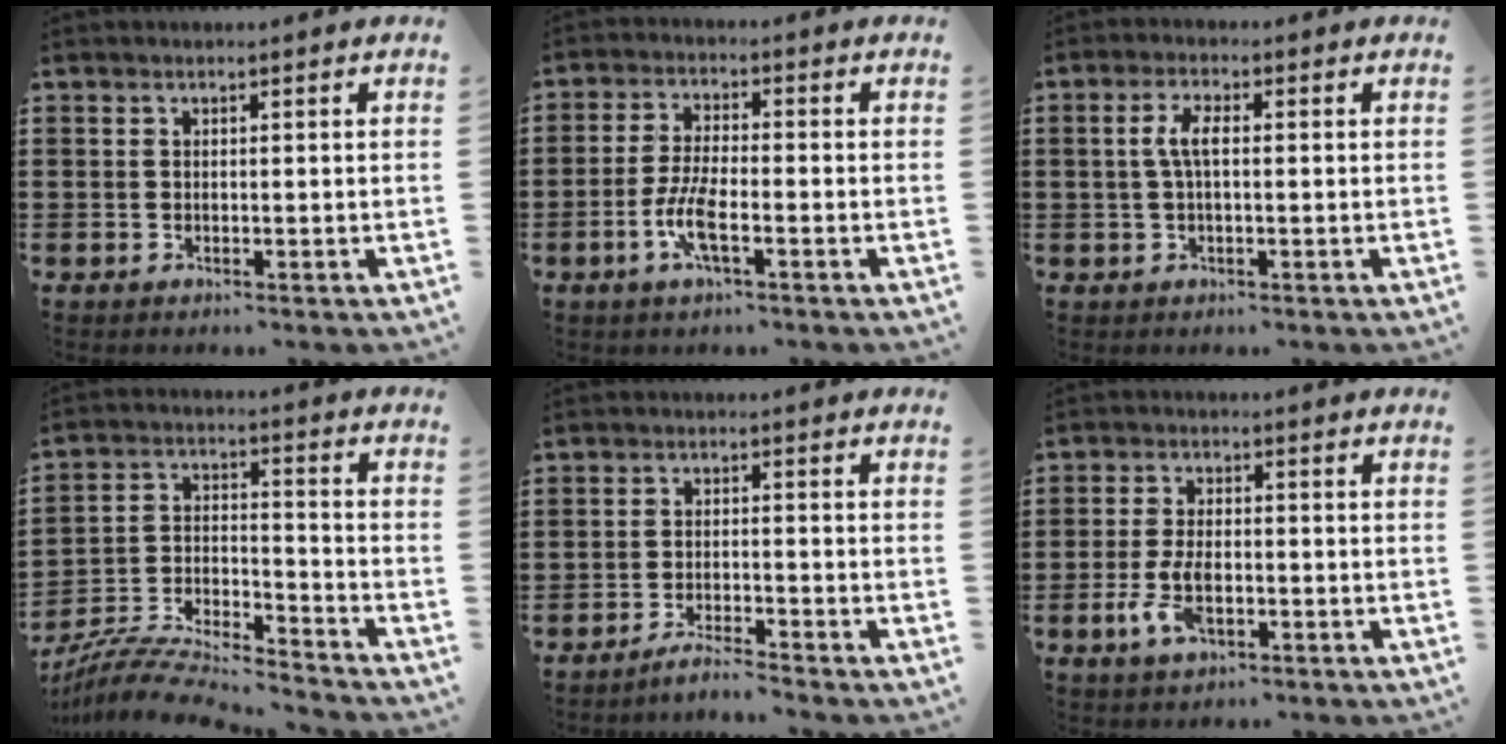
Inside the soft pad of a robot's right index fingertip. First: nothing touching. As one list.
[{"total": 6.0, "force": [-2.3, 1.6, 5.3], "torque": [-0.122, -0.011, -0.047]}, {"total": 3.8, "force": [0.0, 1.2, 3.6], "torque": [-0.082, -0.001, -0.006]}, {"total": 8.0, "force": [-7.6, 0.9, 2.3], "torque": [-0.058, -0.002, -0.155]}, {"total": 2.7, "force": [-2.6, -0.3, 0.8], "torque": [-0.015, 0.000, -0.051]}, {"total": 5.9, "force": [-1.9, 3.0, 4.7], "torque": [-0.114, -0.004, -0.041]}]